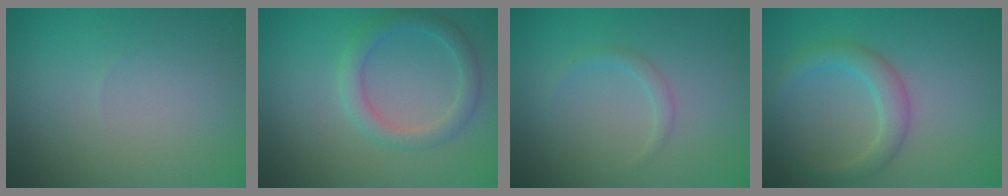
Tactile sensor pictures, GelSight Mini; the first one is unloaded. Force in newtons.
{"total": 2.8, "press": 2.8, "slide": 0.1}
{"total": 1.0, "press": 1.0, "slide": 0.0}
{"total": 2.7, "press": 2.7, "slide": 0.2}